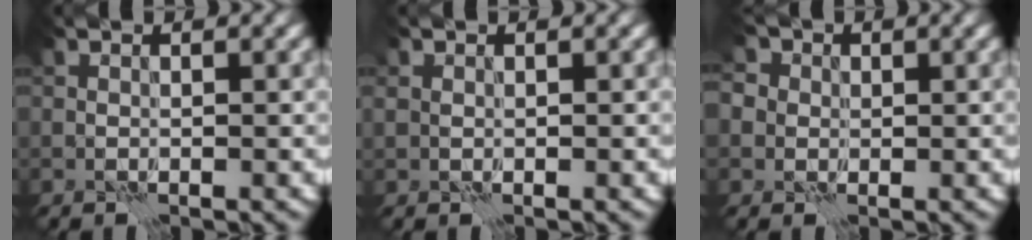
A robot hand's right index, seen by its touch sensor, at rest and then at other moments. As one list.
[{"total": 0.6, "force": [0.0, 0.6, -0.1], "torque": [-0.001, -0.003, -0.002]}, {"total": 6.8, "force": [2.4, 5.8, 2.7], "torque": [-0.058, 0.029, 0.004]}]